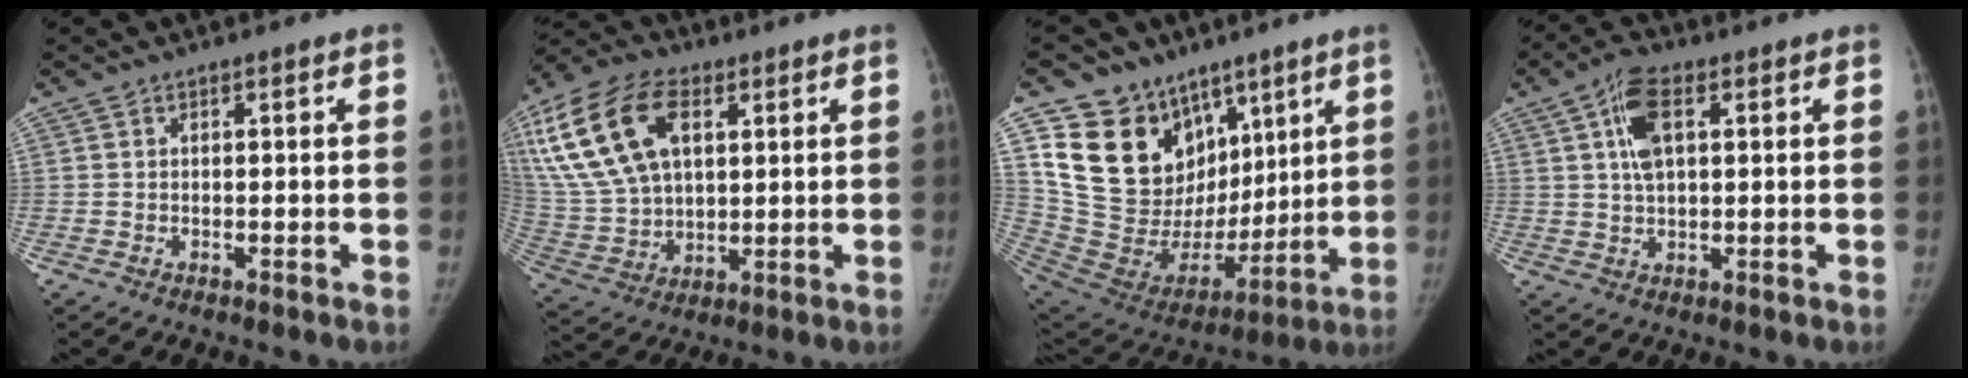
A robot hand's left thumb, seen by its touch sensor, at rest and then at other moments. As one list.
[{"total": 22.7, "force": [8.4, 13.9, 15.9], "torque": [-0.321, 0.003, 0.161]}, {"total": 22.2, "force": [11.0, 16.3, 10.4], "torque": [-0.145, -0.024, 0.223]}, {"total": 7.6, "force": [2.4, 3.8, 6.2], "torque": [-0.112, 0.007, 0.044]}]